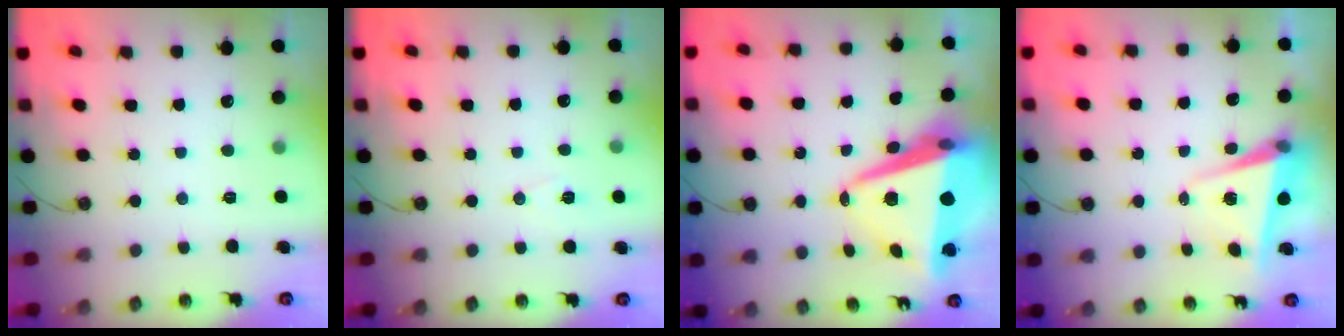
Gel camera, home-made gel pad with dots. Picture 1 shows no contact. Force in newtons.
{"total": 7.1, "press": 5.4, "slide": 4.5}
{"total": 16.3, "press": 16.0, "slide": 2.9}
{"total": 5.4, "press": 5.3, "slide": 1.3}